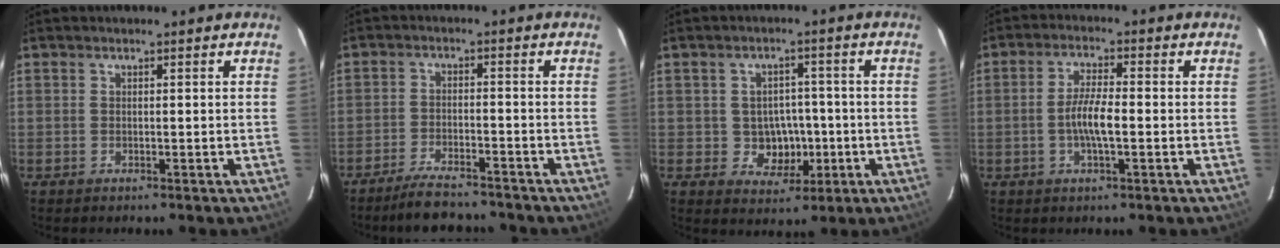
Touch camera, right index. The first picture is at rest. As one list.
[{"total": 9.0, "force": [-8.0, 1.9, 3.6], "torque": [-0.088, -0.006, -0.126]}, {"total": 6.1, "force": [-1.1, 5.6, 2.2], "torque": [-0.049, 0.016, 0.000]}, {"total": 5.5, "force": [-1.1, 0.9, 5.3], "torque": [-0.105, 0.002, -0.022]}]